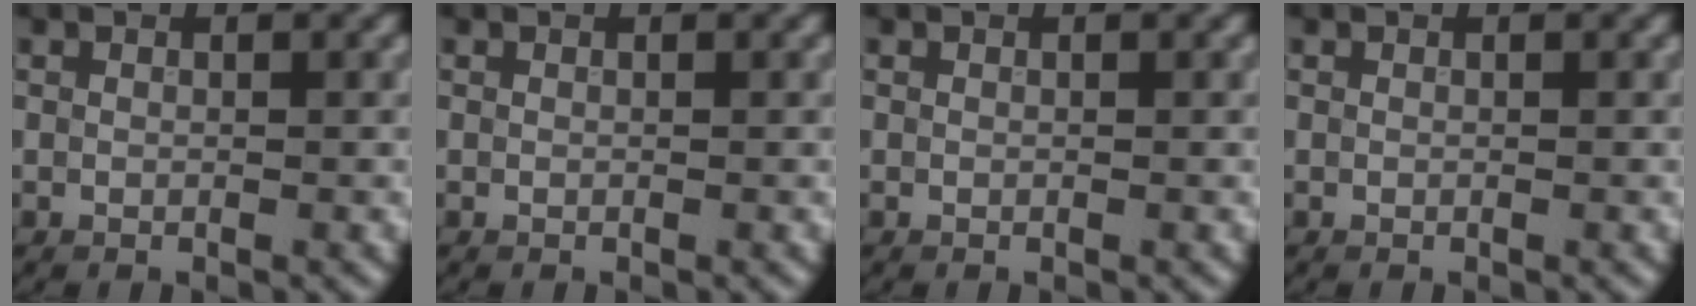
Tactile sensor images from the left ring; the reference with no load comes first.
{"total": 0.0}
{"total": 0.0}
{"total": 0.0}